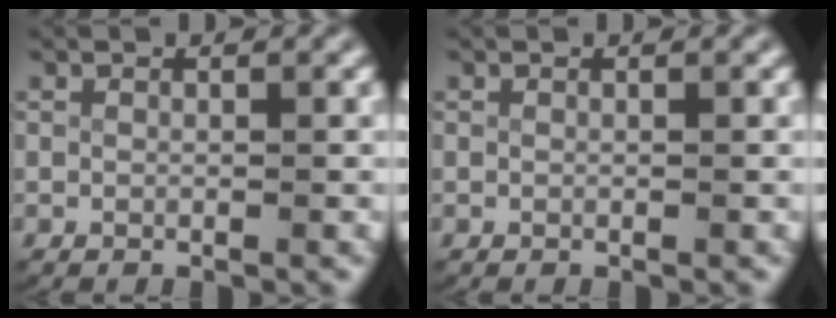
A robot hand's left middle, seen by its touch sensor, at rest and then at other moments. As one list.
[{"total": 0.0}]